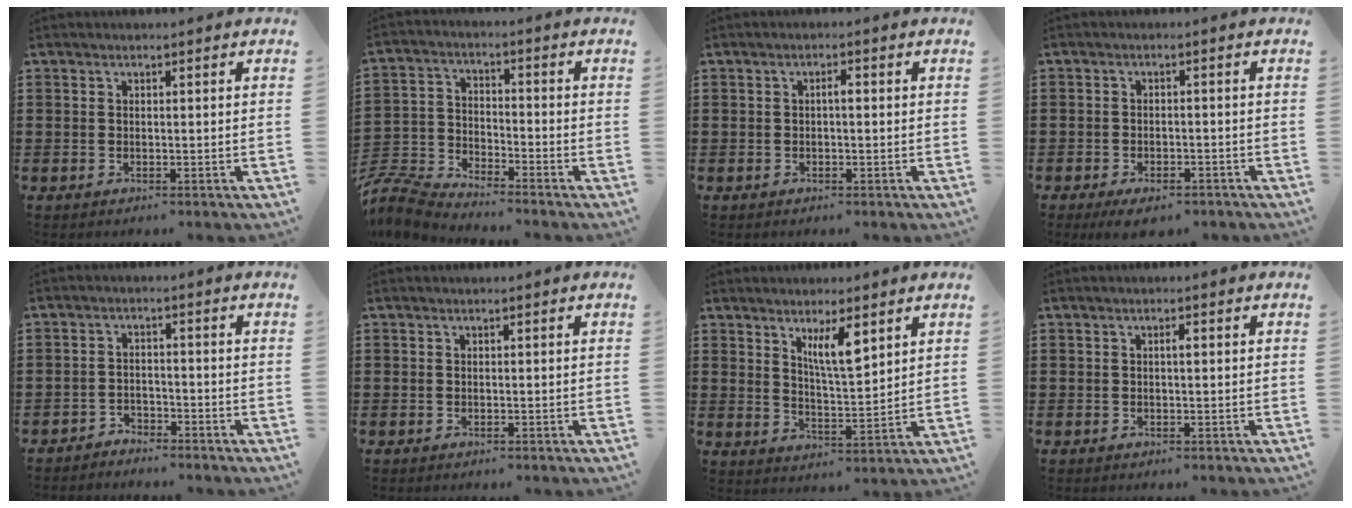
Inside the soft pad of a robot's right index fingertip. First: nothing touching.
{"total": 6.1, "force": [-6.0, 0.3, 1.0], "torque": [-0.049, -0.011, -0.127]}
{"total": 1.2, "force": [-0.1, 0.3, 1.2], "torque": [-0.022, 0.001, -0.003]}
{"total": 1.8, "force": [-1.7, 0.3, 0.4], "torque": [-0.012, -0.002, -0.035]}
{"total": 2.3, "force": [-2.2, 0.5, -0.1], "torque": [-0.009, 0.001, -0.049]}
{"total": 0.0}
{"total": 6.4, "force": [3.6, 1.7, 5.0], "torque": [-0.100, 0.000, 0.059]}
{"total": 0.9, "force": [0.1, 0.2, 0.9], "torque": [-0.017, 0.001, 0.001]}